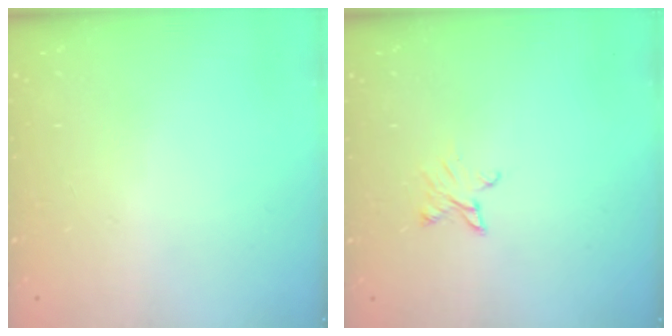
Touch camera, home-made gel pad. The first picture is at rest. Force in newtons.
{"total": 3.2, "press": 3.2, "slide": 0.3}